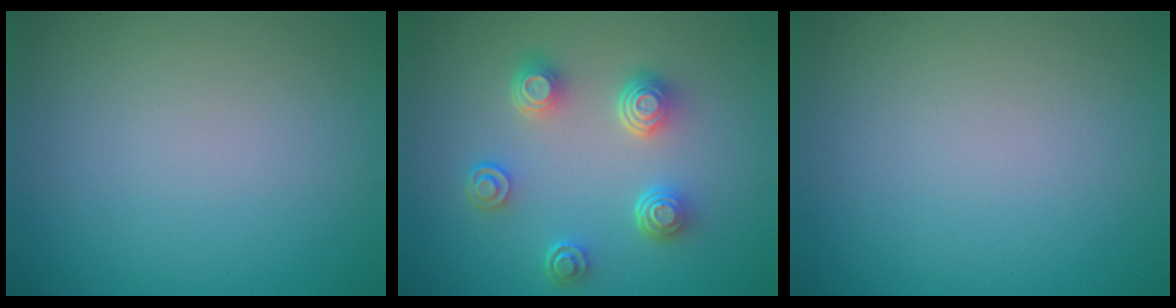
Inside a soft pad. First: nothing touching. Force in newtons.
{"total": 4.4, "press": 3.3, "slide": 3.0}
{"total": 0.0}